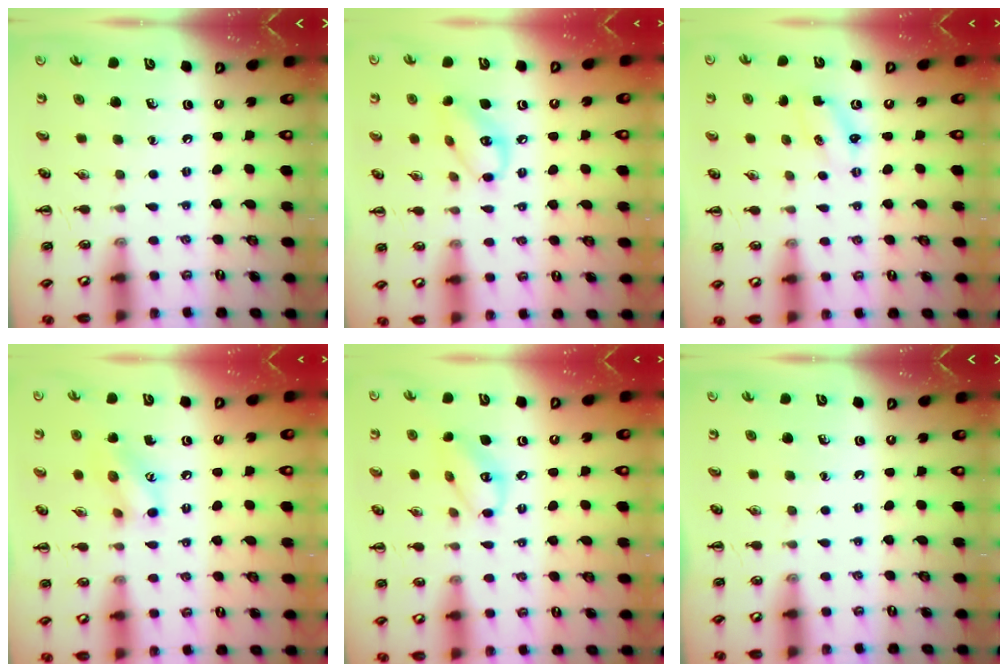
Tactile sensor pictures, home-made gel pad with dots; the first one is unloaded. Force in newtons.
{"total": 7.9, "press": 7.8, "slide": 1.3}
{"total": 2.4, "press": 2.4, "slide": 0.6}
{"total": 9.8, "press": 9.8, "slide": 0.3}
{"total": 8.0, "press": 7.9, "slide": 0.8}
{"total": 0.0}